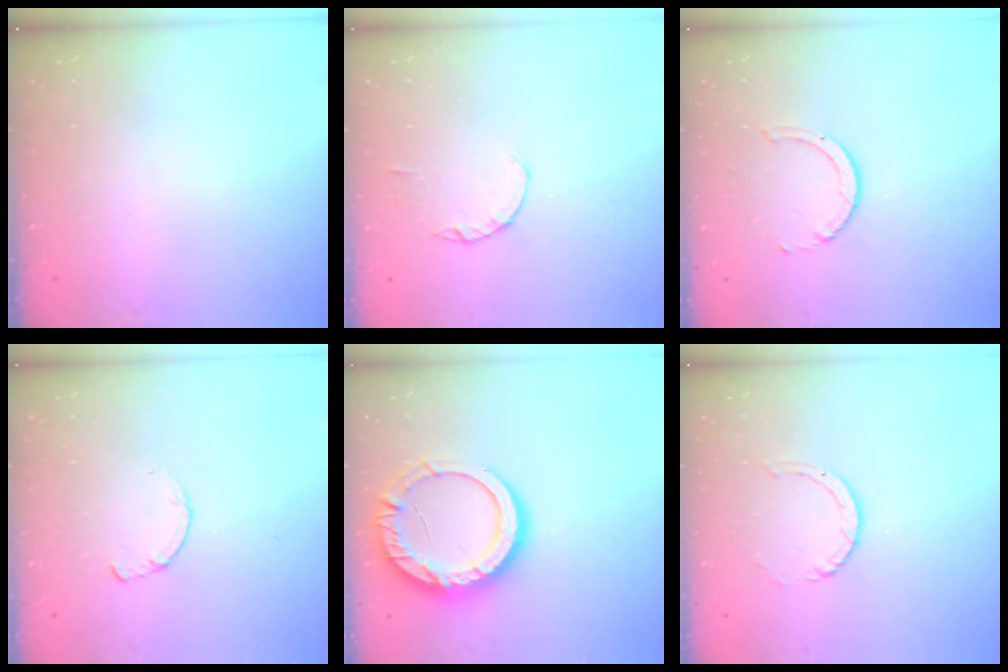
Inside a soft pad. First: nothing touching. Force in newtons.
{"total": 1.0, "press": 1.0, "slide": 0.2}
{"total": 2.3, "press": 2.3, "slide": 0.3}
{"total": 2.2, "press": 2.2, "slide": 0.3}
{"total": 16.9, "press": 16.8, "slide": 1.5}
{"total": 3.8, "press": 3.7, "slide": 0.3}